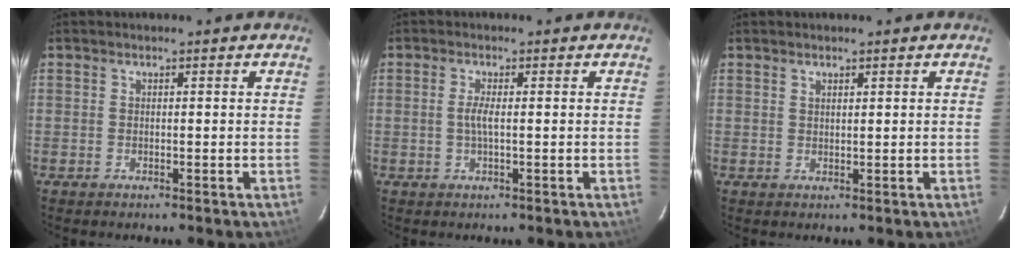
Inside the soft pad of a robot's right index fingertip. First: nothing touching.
{"total": 2.0, "force": [0.0, 0.2, 2.0], "torque": [-0.043, -0.001, -0.003]}
{"total": 0.9, "force": [0.8, 0.4, 0.4], "torque": [-0.006, 0.001, 0.015]}